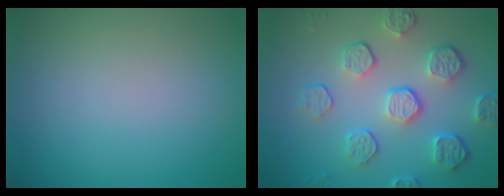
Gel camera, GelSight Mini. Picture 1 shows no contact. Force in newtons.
{"total": 5.8, "press": 4.2, "slide": 3.9}